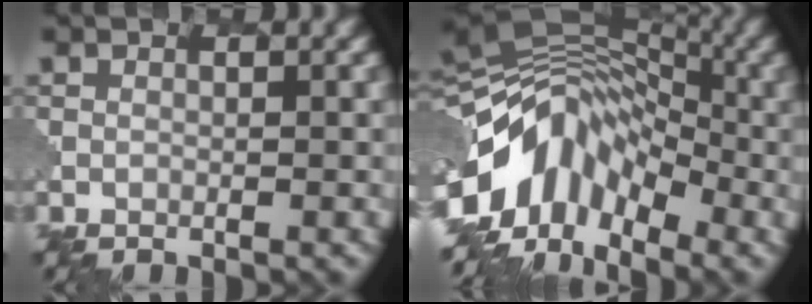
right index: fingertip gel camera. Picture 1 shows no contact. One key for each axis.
{"total": 12.2, "fx": -4.4, "fy": 8.0, "fz": 8.1, "tx": -0.139, "ty": 0.009, "tz": -0.093}